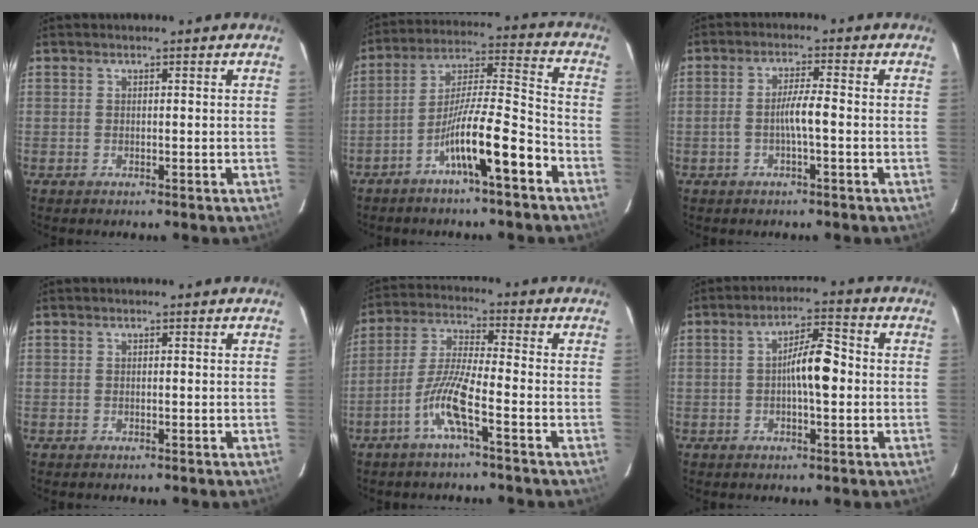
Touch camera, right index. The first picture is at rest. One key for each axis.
{"total": 12.0, "fx": -6.5, "fy": 0.5, "fz": 10.1, "tx": -0.180, "ty": 0.009, "tz": -0.117}
{"total": 4.0, "fx": -0.9, "fy": 0.3, "fz": 3.9, "tx": -0.071, "ty": 0.007, "tz": -0.016}
{"total": 0.0}
{"total": 8.2, "fx": -3.9, "fy": 0.1, "fz": 7.2, "tx": -0.148, "ty": 0.003, "tz": -0.081}
{"total": 6.9, "fx": -0.4, "fy": 1.6, "fz": 6.7, "tx": -0.117, "ty": 0.018, "tz": -0.010}